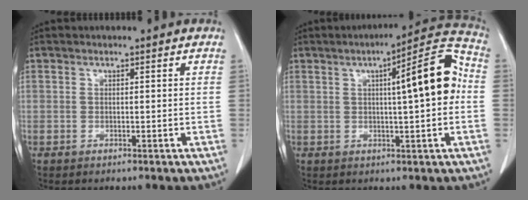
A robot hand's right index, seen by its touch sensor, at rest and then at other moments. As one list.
[{"total": 11.3, "force": [1.2, 1.4, 11.2], "torque": [-0.149, 0.029, 0.012]}]